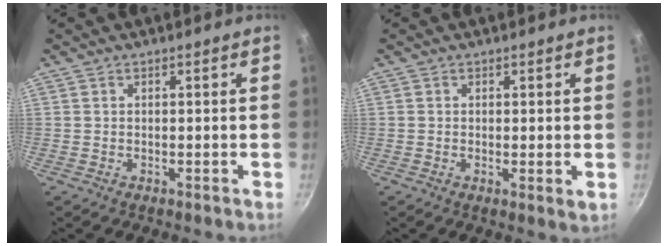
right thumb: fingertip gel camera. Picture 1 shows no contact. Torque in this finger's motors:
{"motor_torque": [-0.08, 0.22, -0.22, 0.00, 0.06]}